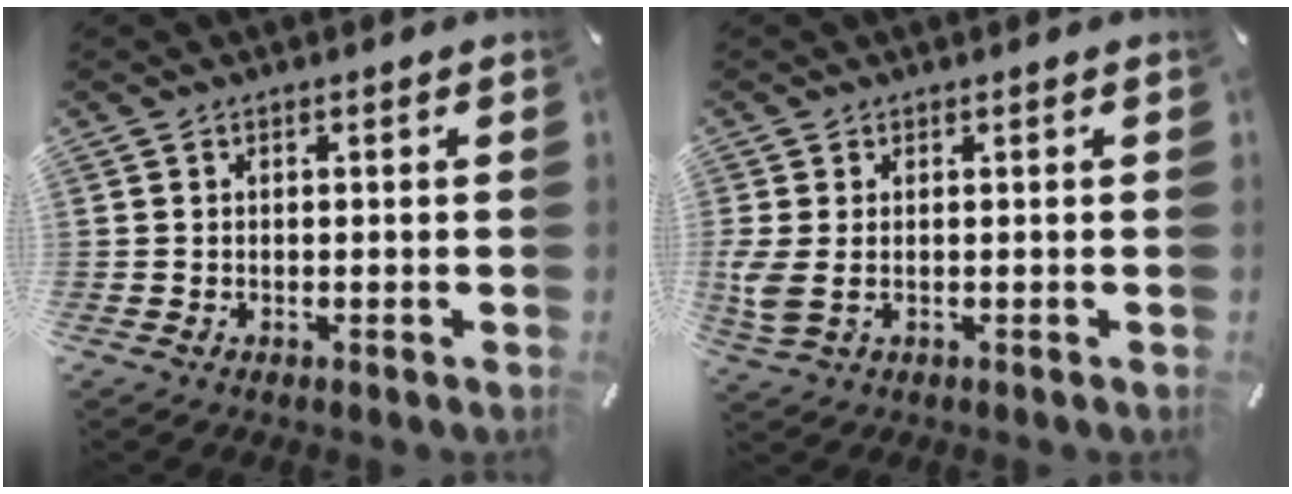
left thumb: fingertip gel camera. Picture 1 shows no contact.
{"total": 4.2, "force": [0.5, 2.0, 3.7], "torque": [-0.087, -0.004, 0.007]}